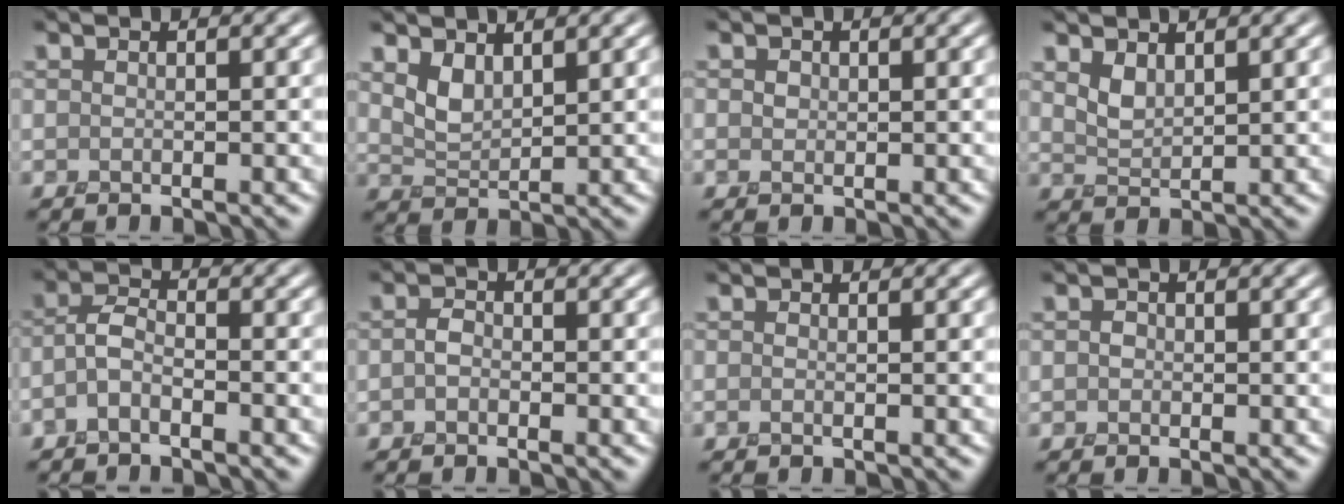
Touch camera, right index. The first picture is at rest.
{"total": 2.1, "force": [1.3, 1.0, 1.3], "torque": [-0.034, -0.010, 0.032]}
{"total": 0.6, "force": [0.2, 0.6, 0.1], "torque": [0.000, -0.003, 0.007]}
{"total": 1.7, "force": [1.1, 0.8, 1.0], "torque": [-0.025, -0.007, 0.028]}
{"total": 2.1, "force": [-1.5, 0.8, 1.1], "torque": [-0.023, 0.004, -0.036]}
{"total": 1.3, "force": [-0.7, 0.9, 0.6], "torque": [-0.014, -0.003, -0.019]}
{"total": 0.0}
{"total": 0.7, "force": [-0.3, 0.6, 0.2], "torque": [-0.002, -0.002, -0.011]}